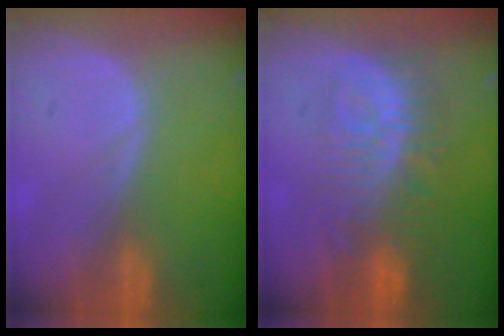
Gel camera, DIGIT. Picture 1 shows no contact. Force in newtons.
{"total": 9.7, "press": 8.7, "slide": 4.1}